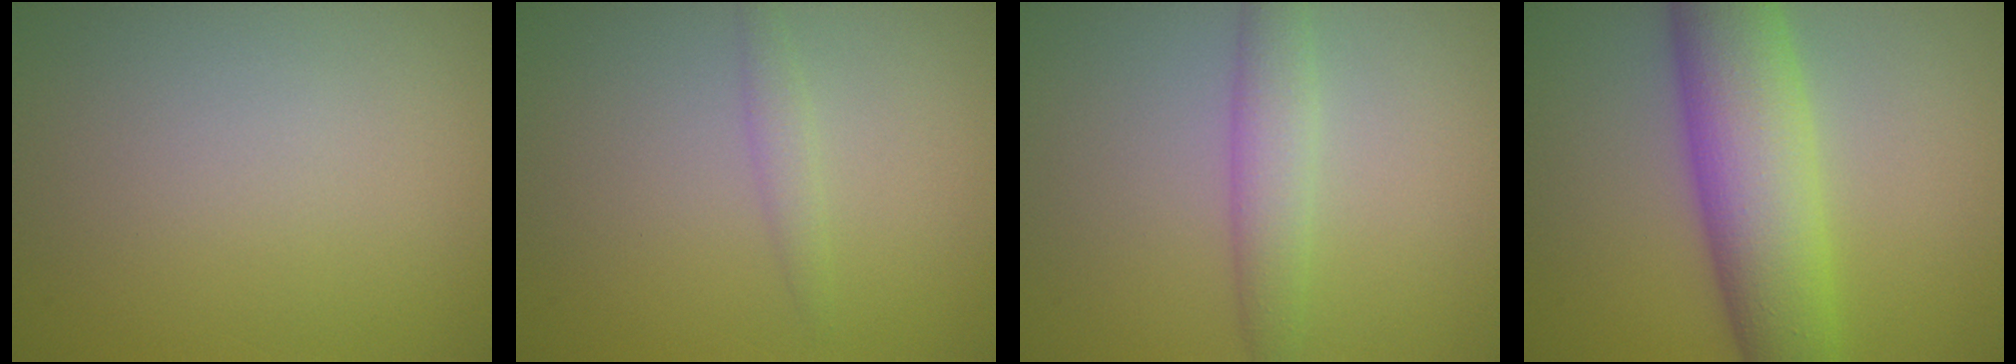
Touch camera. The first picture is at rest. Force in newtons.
{"total": 1.2, "press": 1.2, "slide": 0.1}
{"total": 2.9, "press": 2.9, "slide": 0.1}
{"total": 9.1, "press": 9.1, "slide": 0.2}